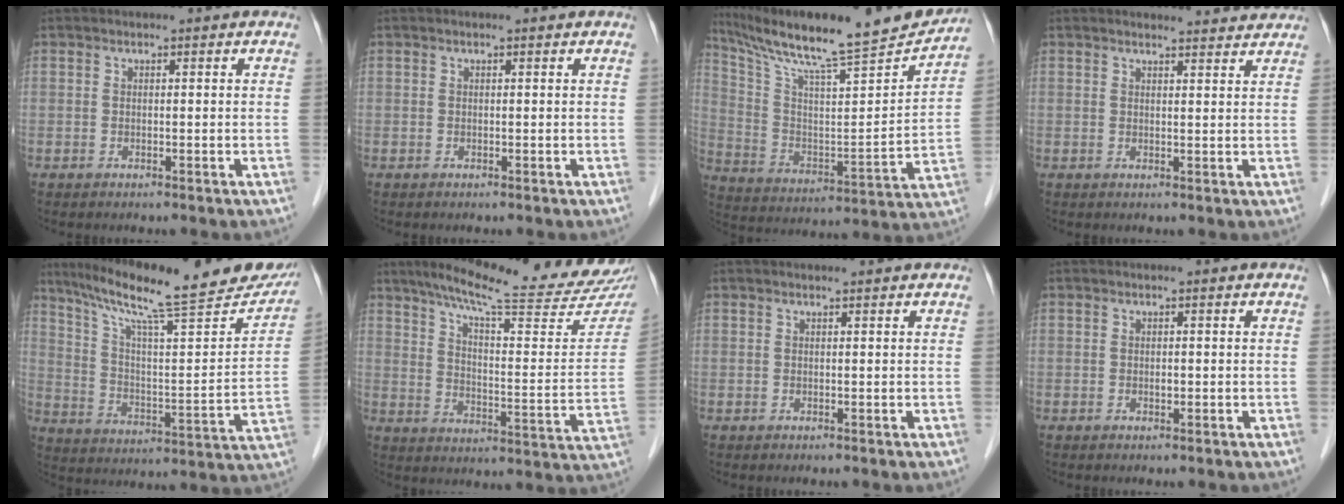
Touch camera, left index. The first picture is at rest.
{"total": 0.0}
{"total": 23.0, "force": [20.5, 1.1, 10.3], "torque": [-0.183, -0.025, 0.319]}
{"total": 5.7, "force": [5.7, 0.6, 0.7], "torque": [-0.008, 0.004, 0.053]}
{"total": 27.3, "force": [22.5, 3.2, 15.2], "torque": [-0.244, -0.019, 0.317]}
{"total": 23.3, "force": [20.0, 1.1, 12.0], "torque": [-0.177, -0.042, 0.267]}
{"total": 1.0, "force": [1.0, 0.0, 0.3], "torque": [-0.011, 0.008, 0.015]}
{"total": 0.6, "force": [-0.1, 0.4, 0.5], "torque": [-0.008, 0.001, -0.001]}